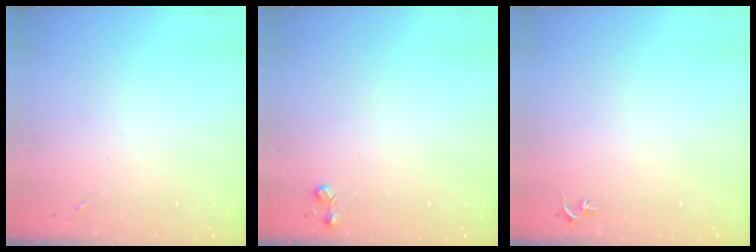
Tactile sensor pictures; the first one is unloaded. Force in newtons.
{"total": 4.4, "press": 4.4, "slide": 0.7}
{"total": 3.1, "press": 3.1, "slide": 0.4}